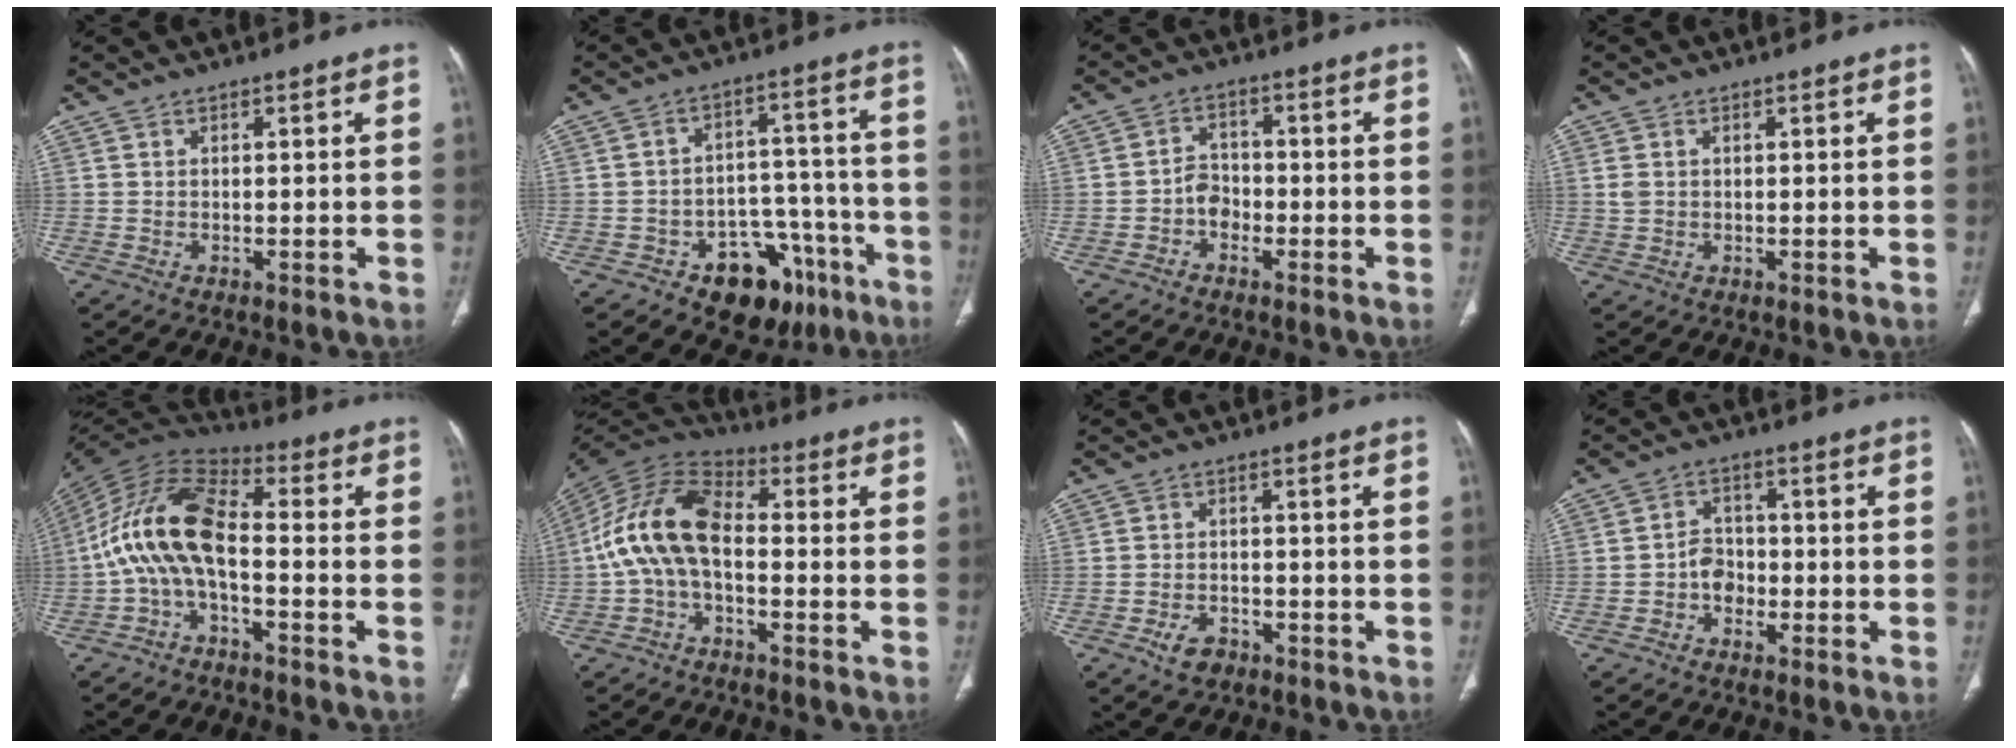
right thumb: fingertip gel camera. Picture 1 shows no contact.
{"total": 13.9, "force": [-8.0, 9.1, 6.9], "torque": [-0.041, 0.079, -0.108]}
{"total": 4.0, "force": [-1.6, 3.1, 1.8], "torque": [-0.013, 0.020, -0.035]}
{"total": 1.9, "force": [0.4, 1.4, 1.2], "torque": [-0.033, 0.005, 0.014]}
{"total": 13.6, "force": [-2.8, 6.5, 11.6], "torque": [-0.225, 0.064, -0.066]}
{"total": 13.7, "force": [-1.5, 8.0, 11.0], "torque": [-0.209, 0.038, -0.040]}
{"total": 4.3, "force": [-2.5, 2.7, 2.2], "torque": [-0.036, 0.016, -0.037]}
{"total": 4.5, "force": [-1.6, 3.6, 2.1], "torque": [-0.014, 0.020, -0.034]}